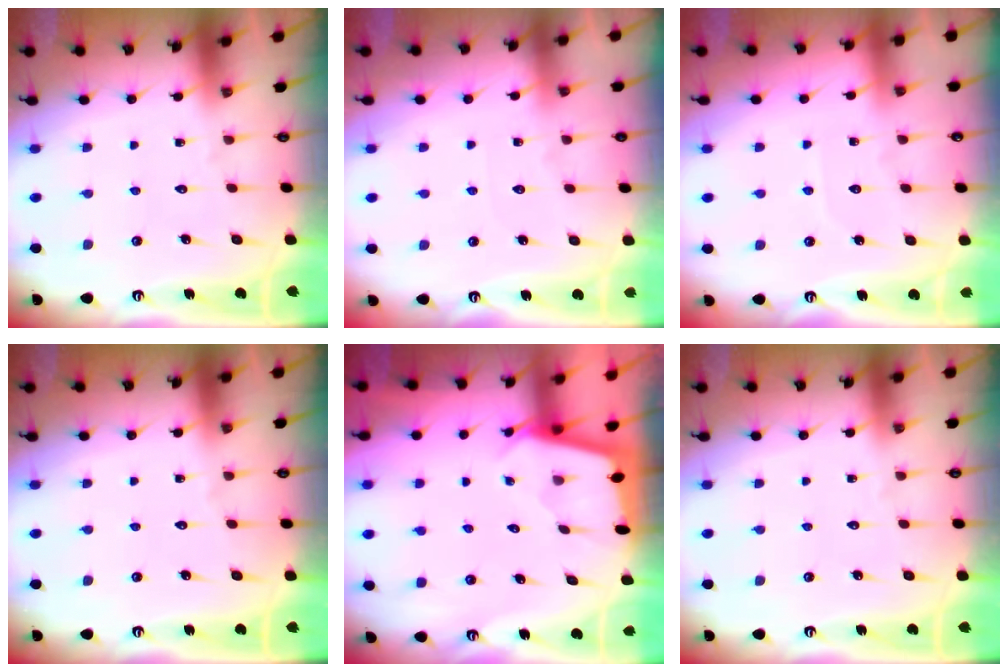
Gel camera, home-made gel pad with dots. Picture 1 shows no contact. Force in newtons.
{"total": 3.7, "press": 3.6, "slide": 0.5}
{"total": 2.3, "press": 2.3, "slide": 0.4}
{"total": 0.0}
{"total": 2.0, "press": 2.0, "slide": 0.2}
{"total": 0.0}